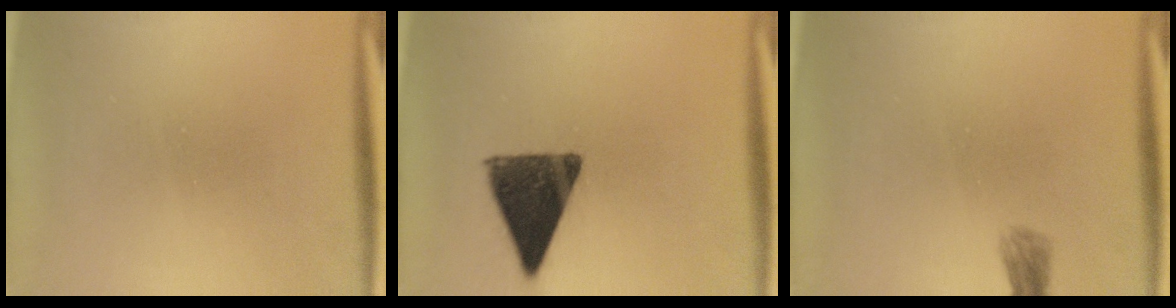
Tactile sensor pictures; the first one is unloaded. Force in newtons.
{"total": 12.7}
{"total": 1.7}